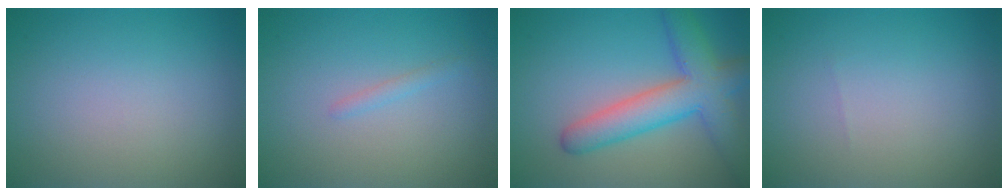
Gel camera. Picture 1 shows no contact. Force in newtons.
{"total": 0.7, "press": 0.7, "slide": 0.0}
{"total": 6.9, "press": 6.9, "slide": 0.2}
{"total": 0.0}